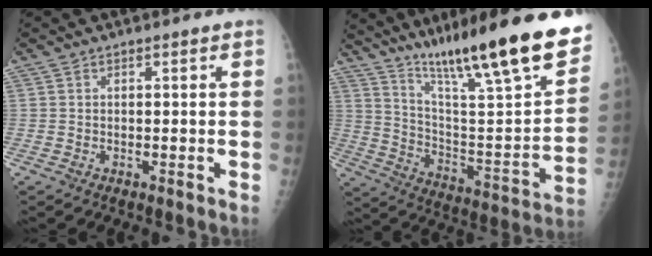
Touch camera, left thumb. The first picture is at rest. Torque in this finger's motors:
{"motor_torque": [1.18, 1.16, 1.44, -1.33, 0.14]}